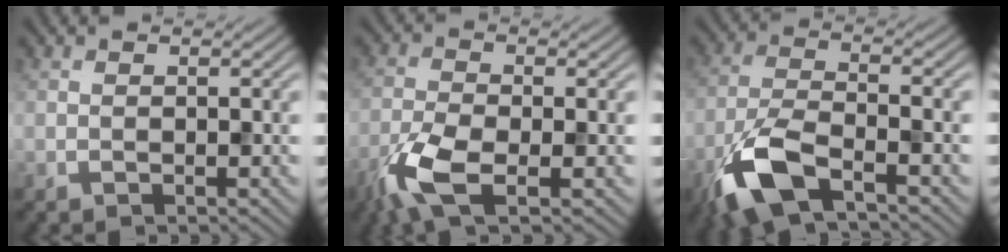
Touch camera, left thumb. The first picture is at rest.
{"total": 7.1, "force": [-3.6, 2.7, 5.5], "torque": [-0.125, -0.008, -0.082]}
{"total": 9.0, "force": [-5.4, 3.0, 6.6], "torque": [-0.145, -0.008, -0.119]}